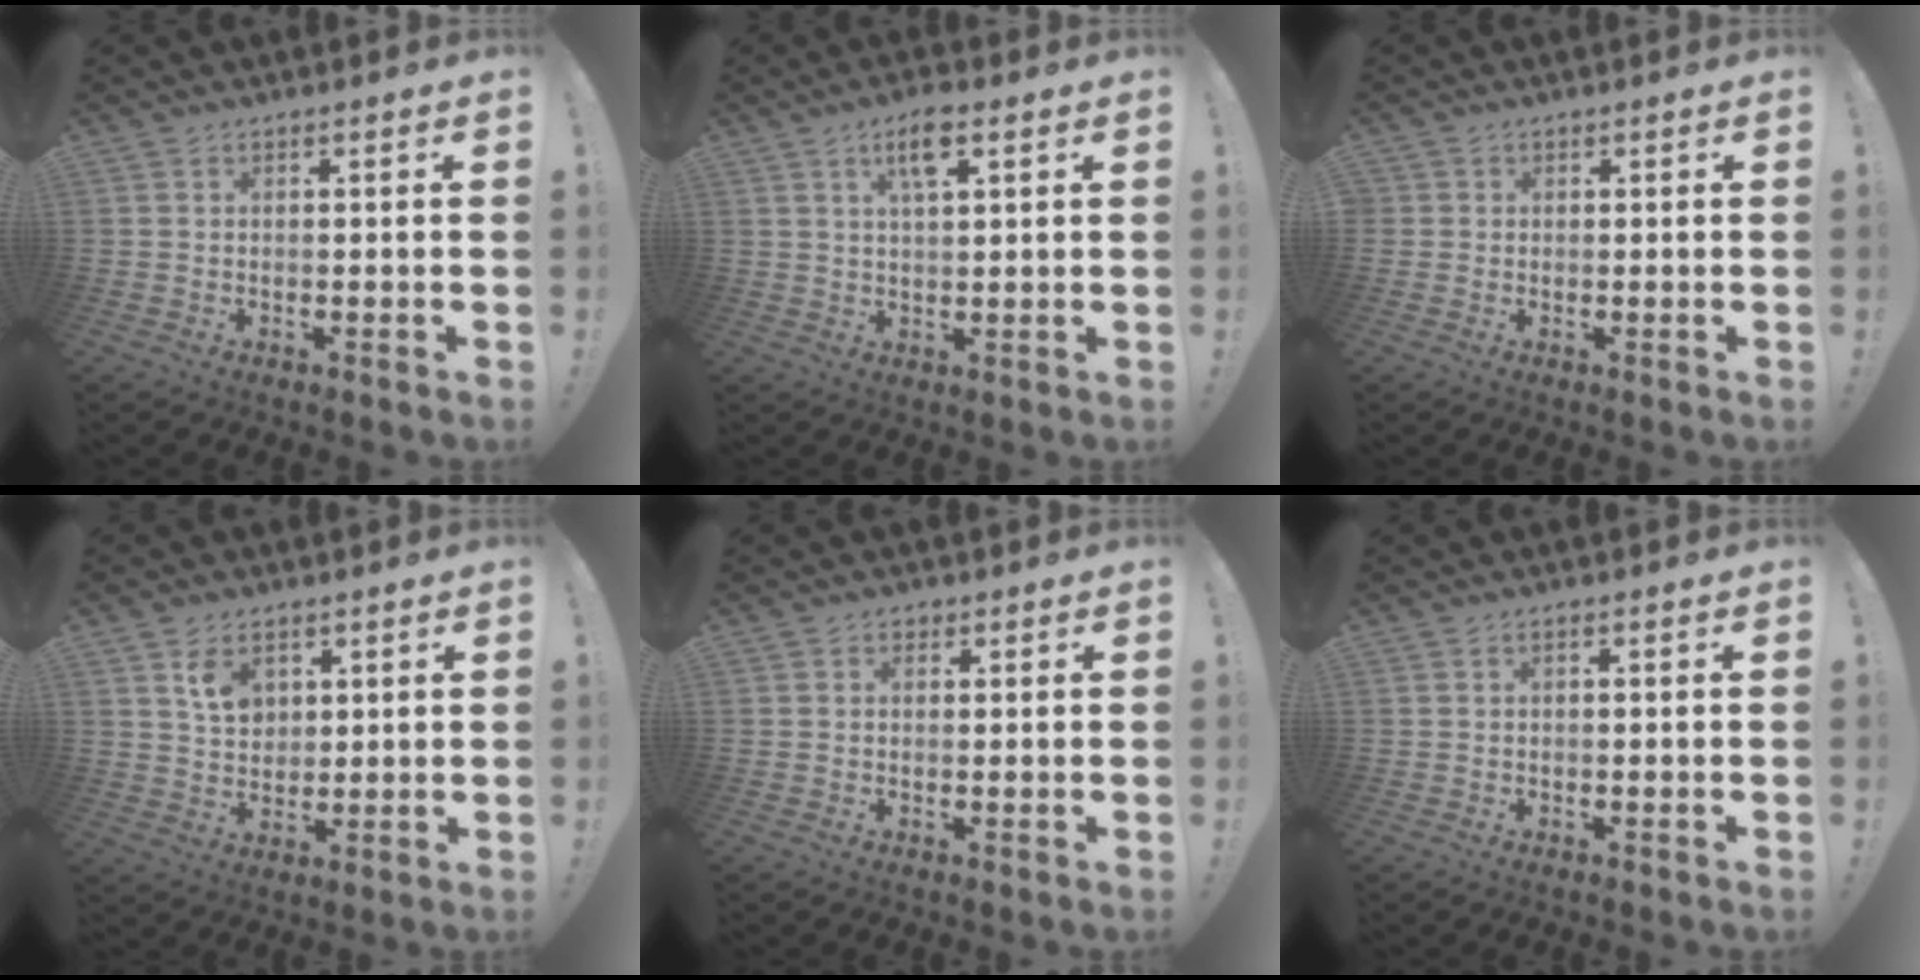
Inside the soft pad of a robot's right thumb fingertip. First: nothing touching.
{"total": 7.0, "force": [3.5, 2.3, 5.7], "torque": [-0.100, 0.000, 0.056]}
{"total": 1.0, "force": [0.1, 1.0, 0.0], "torque": [-0.008, 0.004, 0.004]}
{"total": 7.1, "force": [3.6, 5.1, 3.3], "torque": [-0.037, -0.019, 0.064]}
{"total": 1.1, "force": [0.5, 0.9, 0.4], "torque": [-0.002, -0.001, 0.008]}
{"total": 0.6, "force": [-0.5, 0.1, 0.3], "torque": [-0.014, 0.003, -0.007]}